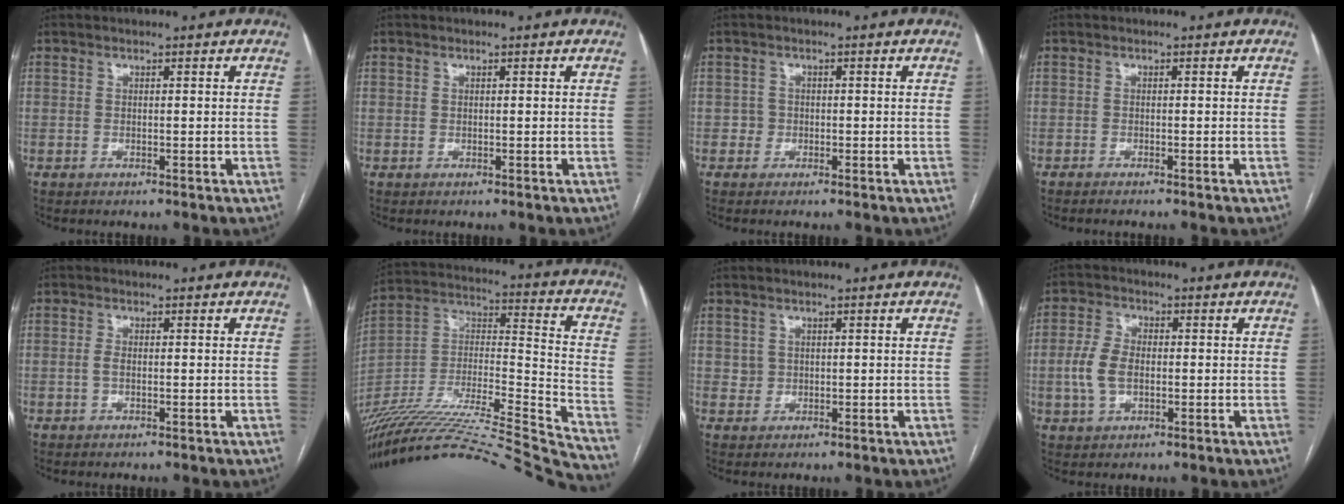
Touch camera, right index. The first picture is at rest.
{"total": 0.0}
{"total": 1.2, "force": [-0.5, 1.1, 0.0], "torque": [0.004, 0.007, -0.013]}
{"total": 2.3, "force": [-2.0, 0.0, 1.1], "torque": [-0.013, -0.002, -0.025]}
{"total": 1.4, "force": [-0.2, 0.6, 1.3], "torque": [-0.027, 0.002, -0.004]}
{"total": 39.1, "force": [-35.2, 0.3, 17.0], "torque": [-0.245, -0.063, -0.537]}
{"total": 1.6, "force": [0.4, 1.5, 0.2], "torque": [0.003, 0.001, 0.006]}
{"total": 6.2, "force": [-0.6, 3.7, 4.9], "torque": [-0.121, 0.013, -0.012]}